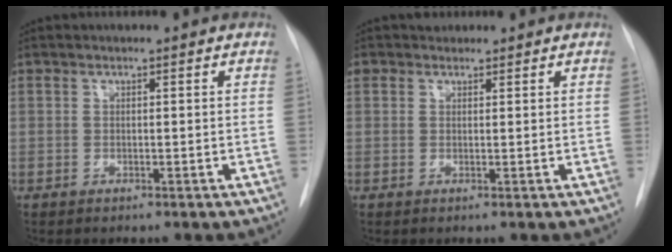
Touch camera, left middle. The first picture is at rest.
{"total": 2.1, "force": [1.5, 1.4, 0.0], "torque": [-0.001, 0.019, 0.026]}